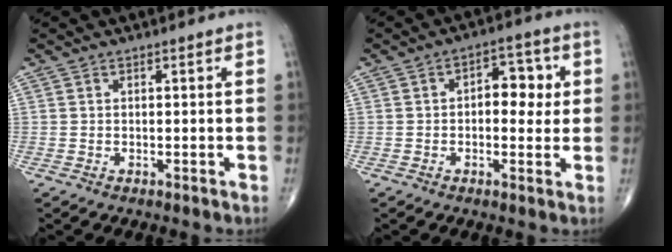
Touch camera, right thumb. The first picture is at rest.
{"total": 7.4, "force": [0.8, 4.4, 5.8], "torque": [-0.042, 0.011, 0.007]}